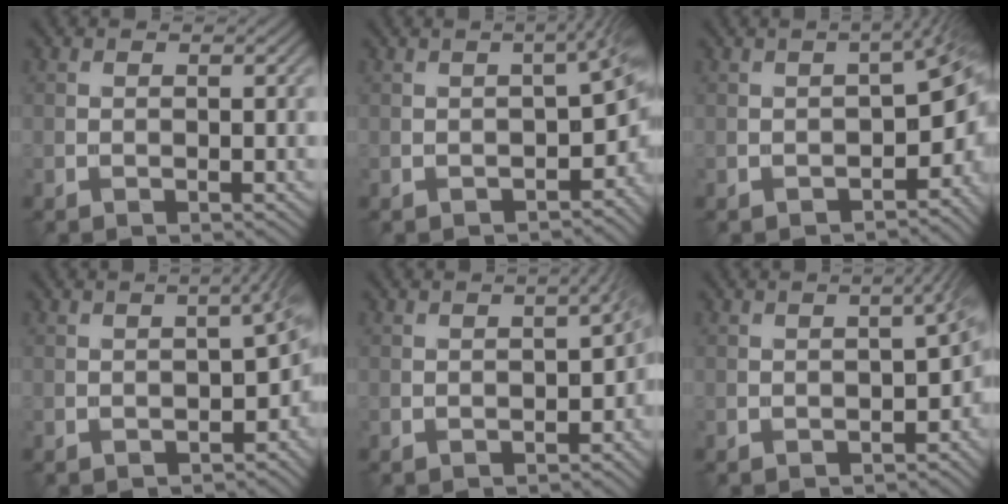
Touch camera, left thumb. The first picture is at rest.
{"total": 5.7, "force": [-2.0, 1.7, 5.1], "torque": [-0.059, -0.010, -0.016]}
{"total": 7.5, "force": [-2.9, 2.8, 6.3], "torque": [-0.081, -0.018, -0.029]}
{"total": 4.6, "force": [-1.4, 1.4, 4.2], "torque": [-0.046, -0.008, -0.008]}
{"total": 2.8, "force": [-1.0, 0.9, 2.5], "torque": [-0.030, -0.007, -0.005]}
{"total": 4.1, "force": [-1.1, 1.3, 3.8], "torque": [-0.041, -0.008, -0.006]}